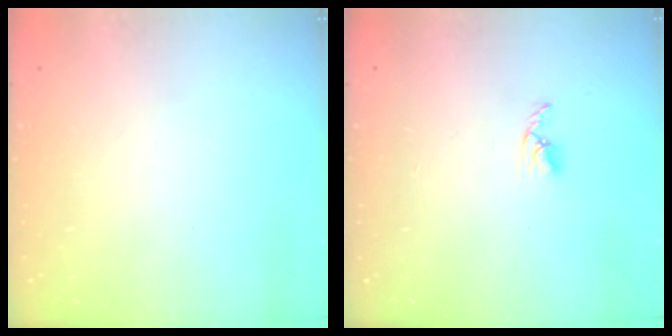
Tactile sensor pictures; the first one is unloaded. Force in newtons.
{"total": 2.7, "press": 2.7, "slide": 0.5}